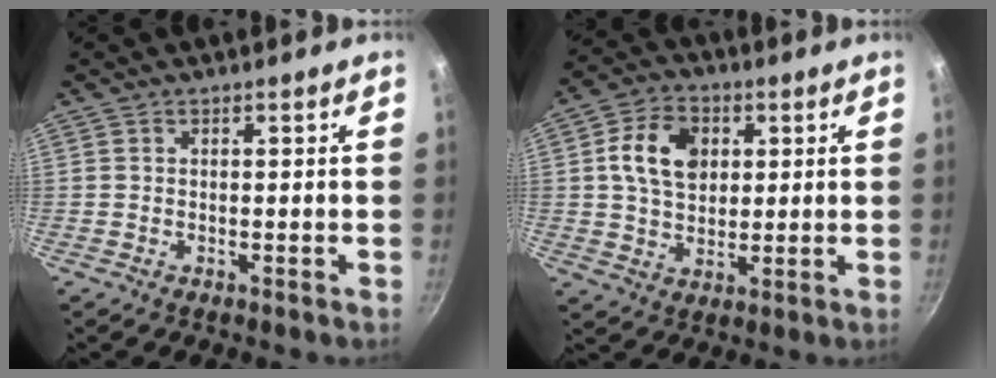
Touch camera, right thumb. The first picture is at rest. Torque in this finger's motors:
{"motor_torque": [0.54, 2.13, 0.78, -0.10, 0.08]}